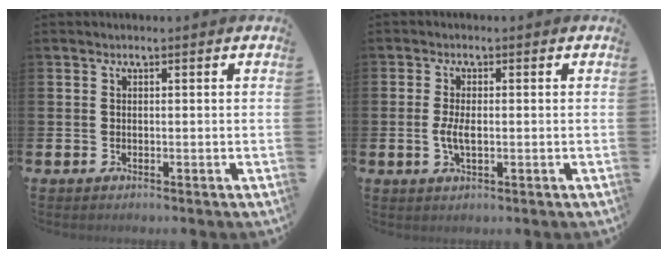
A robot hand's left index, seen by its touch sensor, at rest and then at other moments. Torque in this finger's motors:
{"motor_torque": [0.69, 0.09, 0.03, 0.03]}